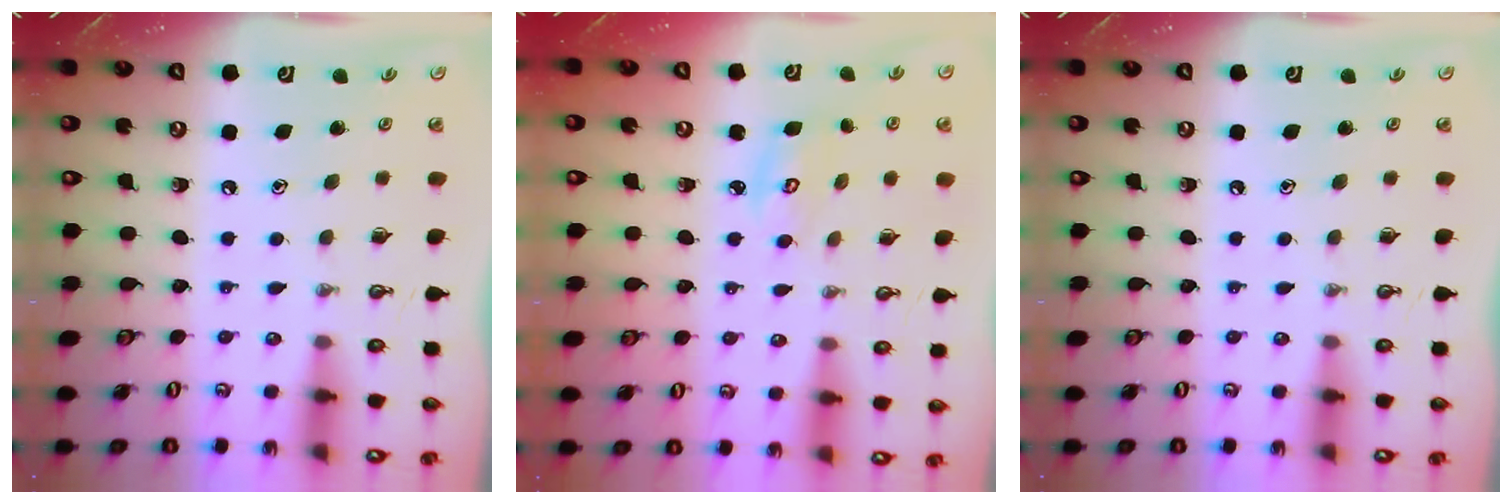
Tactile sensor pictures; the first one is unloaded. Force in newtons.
{"total": 3.8, "press": 3.8, "slide": 0.1}
{"total": 0.0}